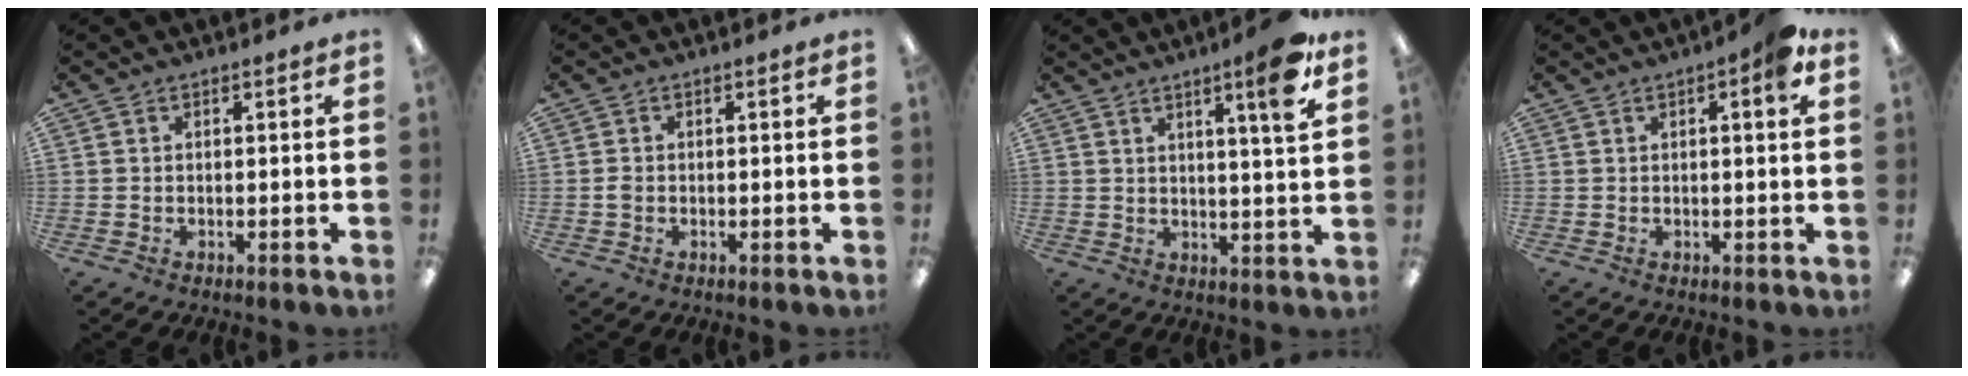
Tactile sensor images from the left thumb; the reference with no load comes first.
{"total": 1.1, "force": [-0.1, 0.8, 0.7], "torque": [-0.014, 0.003, -0.003]}
{"total": 8.8, "force": [5.5, 0.6, 6.8], "torque": [-0.104, -0.025, 0.082]}
{"total": 5.0, "force": [2.2, 1.1, 4.4], "torque": [-0.065, -0.003, 0.032]}